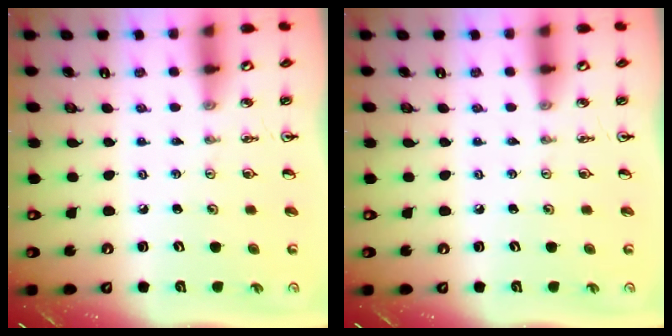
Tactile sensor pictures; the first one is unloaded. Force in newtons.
{"total": 0.0}